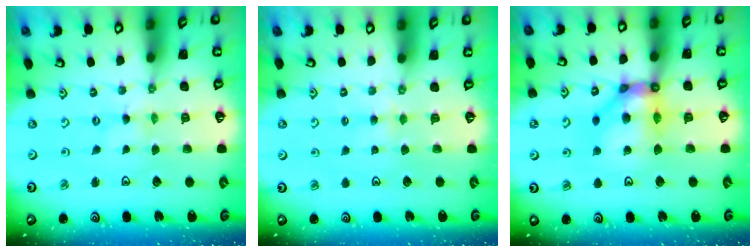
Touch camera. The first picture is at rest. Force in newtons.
{"total": 3.4, "press": 3.3, "slide": 0.5}
{"total": 11.2, "press": 11.2, "slide": 1.0}